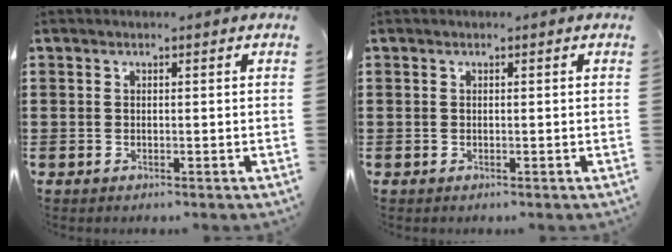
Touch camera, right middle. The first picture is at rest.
{"total": 0.0}